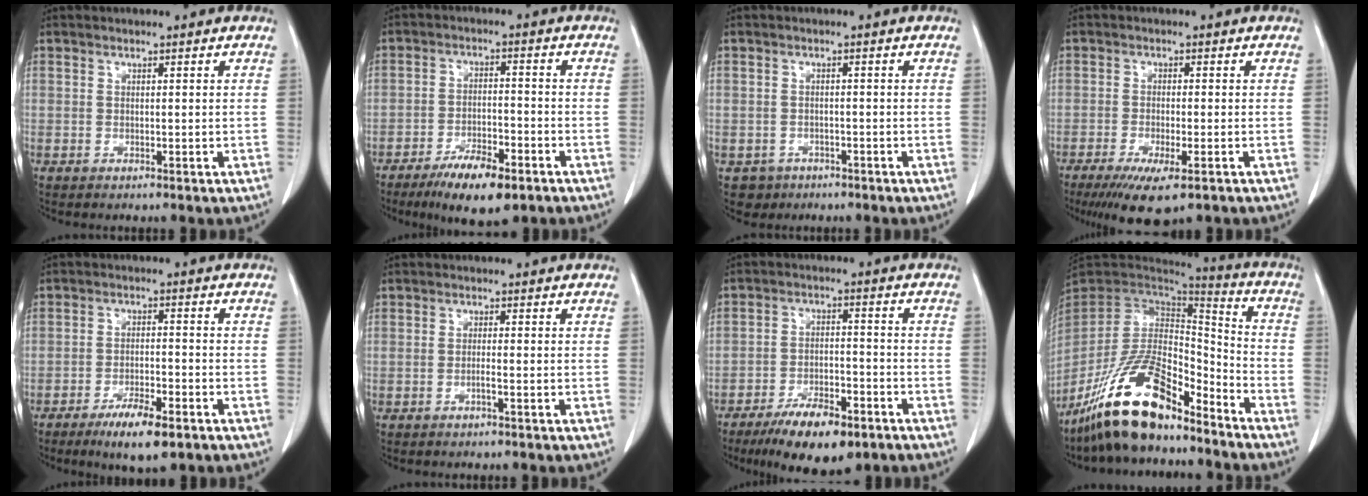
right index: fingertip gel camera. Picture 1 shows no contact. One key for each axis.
{"total": 8.8, "fx": -5.8, "fy": 2.4, "fz": 6.1, "tx": -0.105, "ty": -0.009, "tz": -0.093}
{"total": 3.1, "fx": -1.6, "fy": 2.6, "fz": -0.2, "tx": 0.003, "ty": 0.011, "tz": -0.024}
{"total": 7.6, "fx": -4.6, "fy": 1.4, "fz": 5.8, "tx": -0.097, "ty": -0.020, "tz": -0.071}
{"total": 7.2, "fx": -4.6, "fy": 1.4, "fz": 5.3, "tx": -0.095, "ty": -0.010, "tz": -0.072}
{"total": 1.1, "fx": -0.5, "fy": -0.2, "fz": 0.9, "tx": -0.016, "ty": 0.001, "tz": -0.010}
{"total": 10.4, "fx": -7.1, "fy": 3.5, "fz": 6.8, "tx": -0.111, "ty": -0.008, "tz": -0.116}
{"total": 17.4, "fx": -12.8, "fy": 5.6, "fz": 10.3, "tx": -0.192, "ty": 0.014, "tz": -0.233}